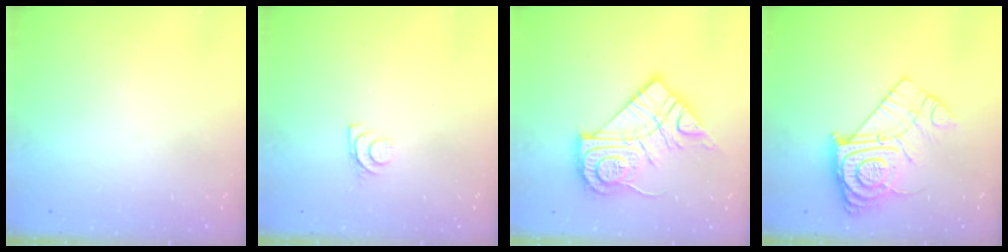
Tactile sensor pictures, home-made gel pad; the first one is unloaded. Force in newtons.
{"total": 6.5, "press": 6.5, "slide": 0.7}
{"total": 18.2, "press": 18.1, "slide": 1.2}
{"total": 14.6, "press": 14.5, "slide": 1.4}